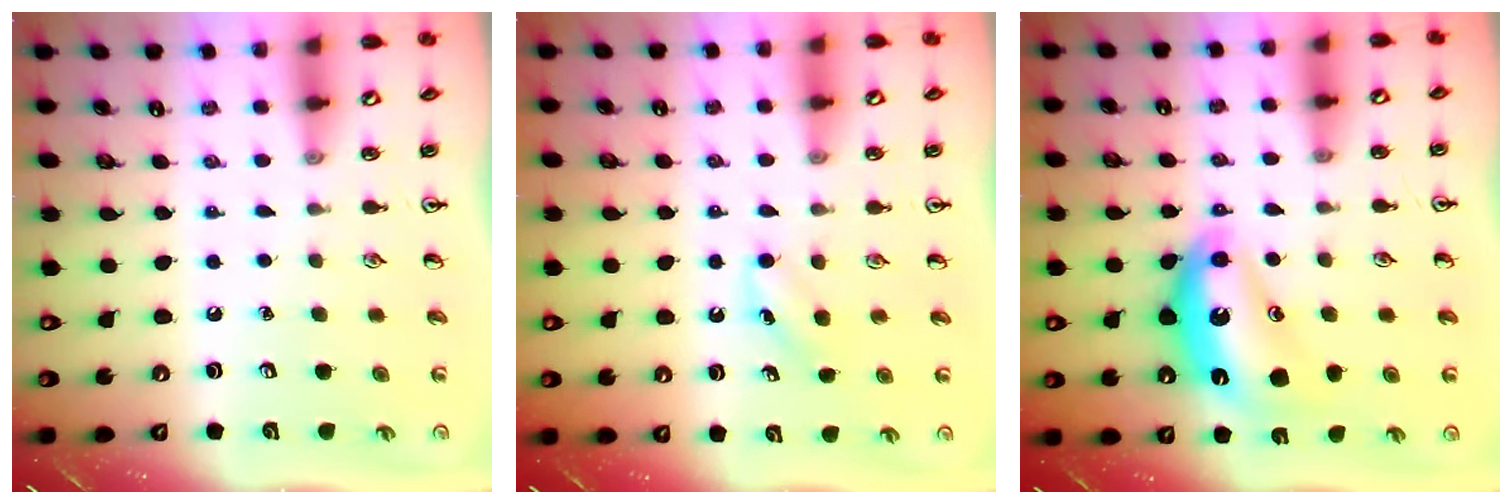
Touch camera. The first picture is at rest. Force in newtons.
{"total": 3.9, "press": 3.6, "slide": 1.5}
{"total": 14.4, "press": 14.4, "slide": 1.3}